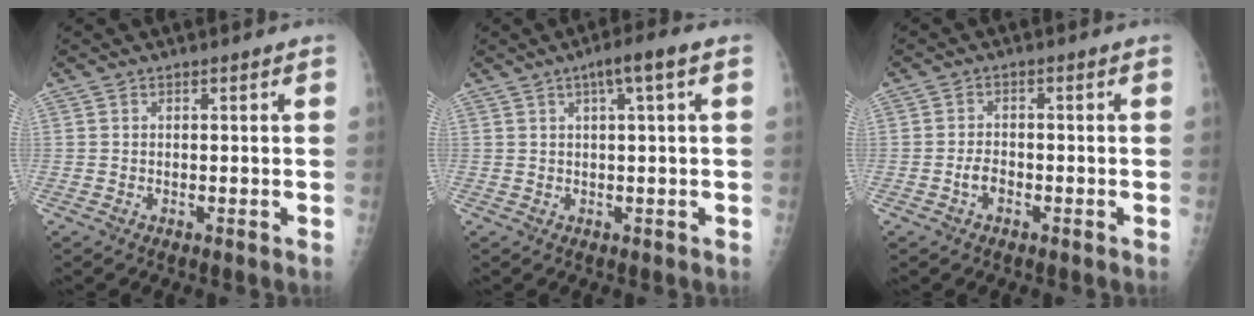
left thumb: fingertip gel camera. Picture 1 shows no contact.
{"total": 4.5, "force": [1.7, 0.1, 4.1], "torque": [-0.071, 0.013, 0.027]}
{"total": 2.5, "force": [-1.2, 1.5, 1.5], "torque": [-0.023, 0.012, -0.024]}